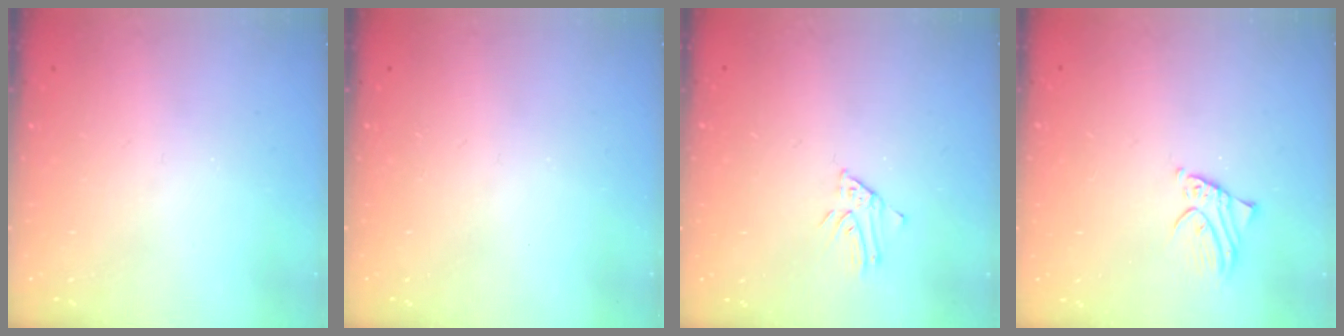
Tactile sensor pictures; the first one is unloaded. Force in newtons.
{"total": 0.0}
{"total": 3.6, "press": 3.6, "slide": 0.3}
{"total": 1.9, "press": 1.9, "slide": 0.3}